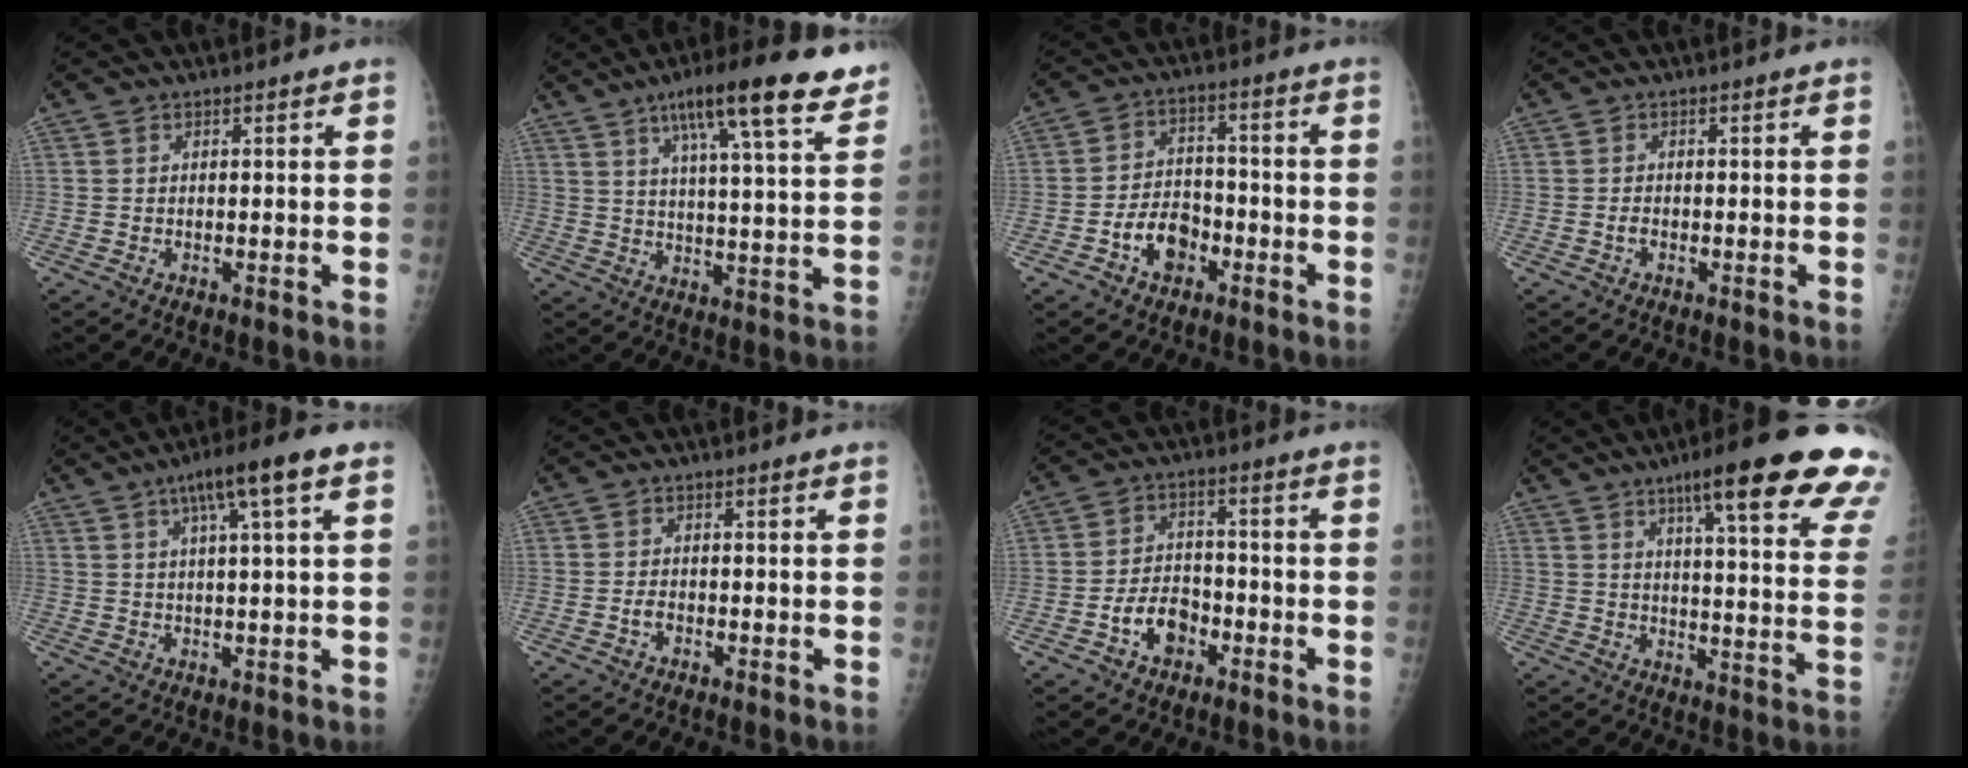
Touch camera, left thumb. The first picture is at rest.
{"total": 16.9, "force": [10.7, 3.0, 12.8], "torque": [-0.173, -0.037, 0.157]}
{"total": 7.7, "force": [-3.7, 5.3, 4.3], "torque": [-0.051, 0.034, -0.064]}
{"total": 1.0, "force": [-0.6, 0.6, 0.6], "torque": [-0.009, 0.004, -0.011]}
{"total": 8.9, "force": [4.1, 0.6, 7.9], "torque": [-0.136, 0.009, 0.064]}
{"total": 1.5, "force": [-0.7, 0.9, 0.9], "torque": [-0.014, 0.006, -0.015]}
{"total": 7.0, "force": [-3.3, 4.8, 3.9], "torque": [-0.050, 0.031, -0.058]}
{"total": 23.8, "force": [15.3, 3.3, 17.9], "torque": [-0.221, -0.056, 0.191]}